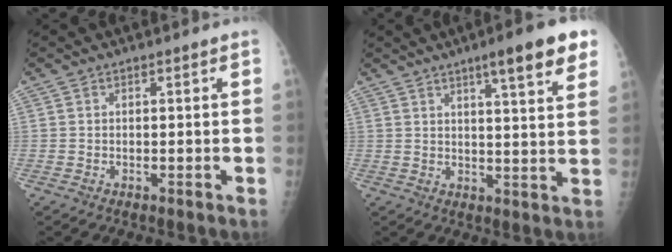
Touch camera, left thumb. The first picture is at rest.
{"total": 11.2, "force": [6.6, 1.7, 8.9], "torque": [-0.108, -0.027, 0.086]}